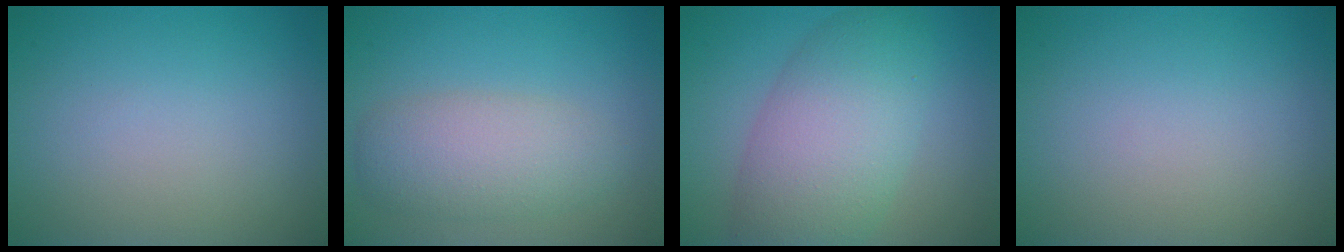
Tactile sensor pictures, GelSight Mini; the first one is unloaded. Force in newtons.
{"total": 4.6, "press": 4.5, "slide": 0.3}
{"total": 7.8, "press": 7.8, "slide": 0.4}
{"total": 0.0}